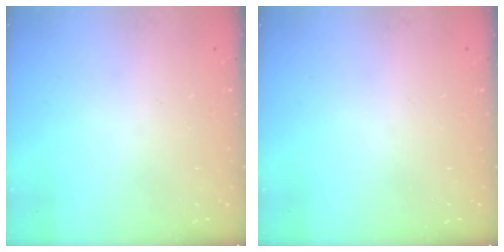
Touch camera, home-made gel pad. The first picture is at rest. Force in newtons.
{"total": 0.0}